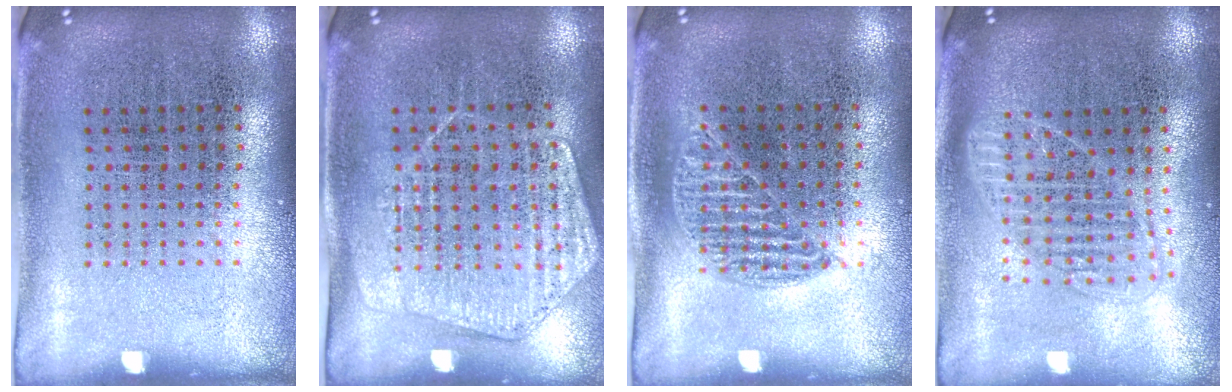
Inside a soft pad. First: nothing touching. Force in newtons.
{"total": 1.4, "press": 1.4, "slide": 0.2}
{"total": 0.9, "press": 0.8, "slide": 0.4}
{"total": 1.7, "press": 1.5, "slide": 0.8}